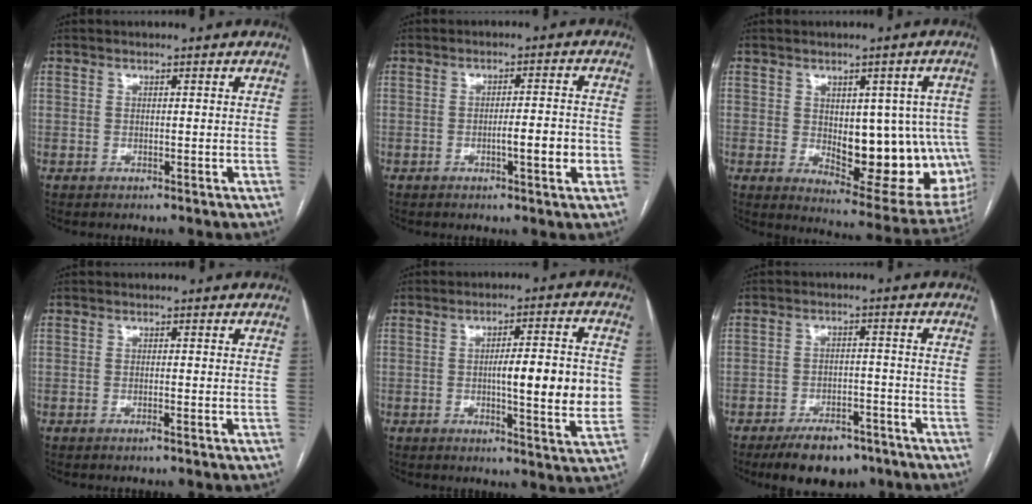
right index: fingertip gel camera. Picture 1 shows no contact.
{"total": 5.4, "force": [-1.6, 0.6, 5.1], "torque": [-0.075, 0.006, -0.017]}
{"total": 17.1, "force": [-1.2, 7.7, 15.3], "torque": [-0.154, 0.010, 0.014]}
{"total": 0.7, "force": [-0.4, -0.1, 0.5], "torque": [-0.011, 0.001, -0.006]}
{"total": 11.7, "force": [-0.6, 1.3, 11.6], "torque": [-0.164, 0.003, -0.008]}
{"total": 8.6, "force": [-6.4, 4.1, 4.1], "torque": [-0.062, 0.003, -0.099]}